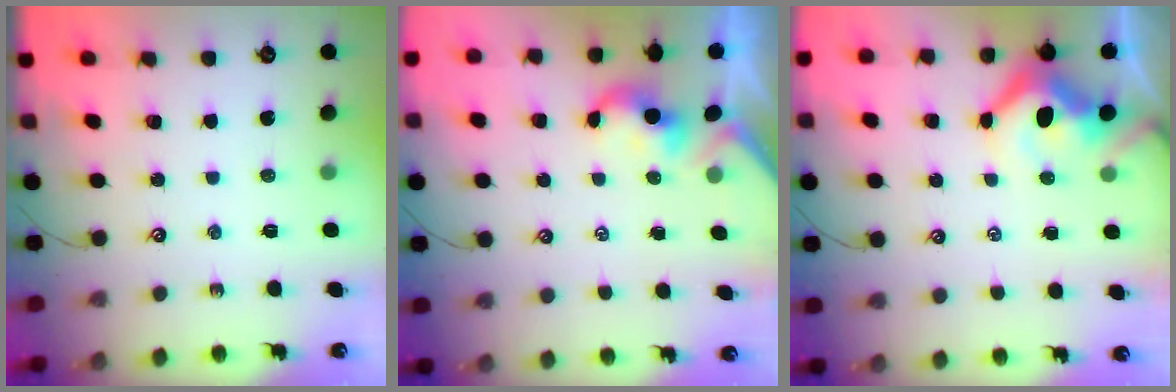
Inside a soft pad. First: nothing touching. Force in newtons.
{"total": 0.6, "press": 0.6, "slide": 0.3}
{"total": 7.7, "press": 7.5, "slide": 1.5}